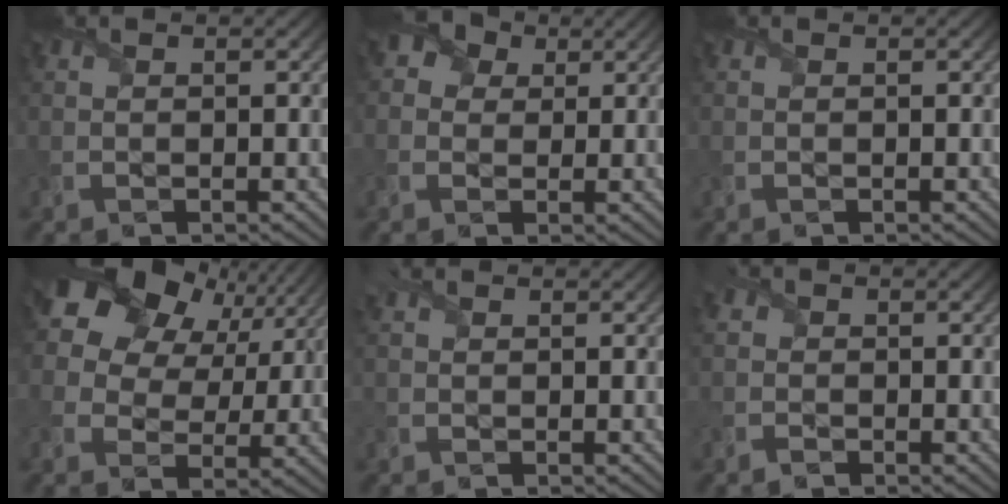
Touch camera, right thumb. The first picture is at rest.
{"total": 4.6, "force": [2.0, 3.7, 1.8], "torque": [-0.054, 0.010, 0.021]}
{"total": 0.0}
{"total": 17.2, "force": [7.9, 12.4, 9.0], "torque": [-0.218, 0.057, 0.146]}
{"total": 0.9, "force": [0.6, 0.6, 0.2], "torque": [-0.011, 0.003, 0.008]}
{"total": 1.8, "force": [-0.7, 1.5, 0.4], "torque": [-0.014, 0.001, -0.023]}